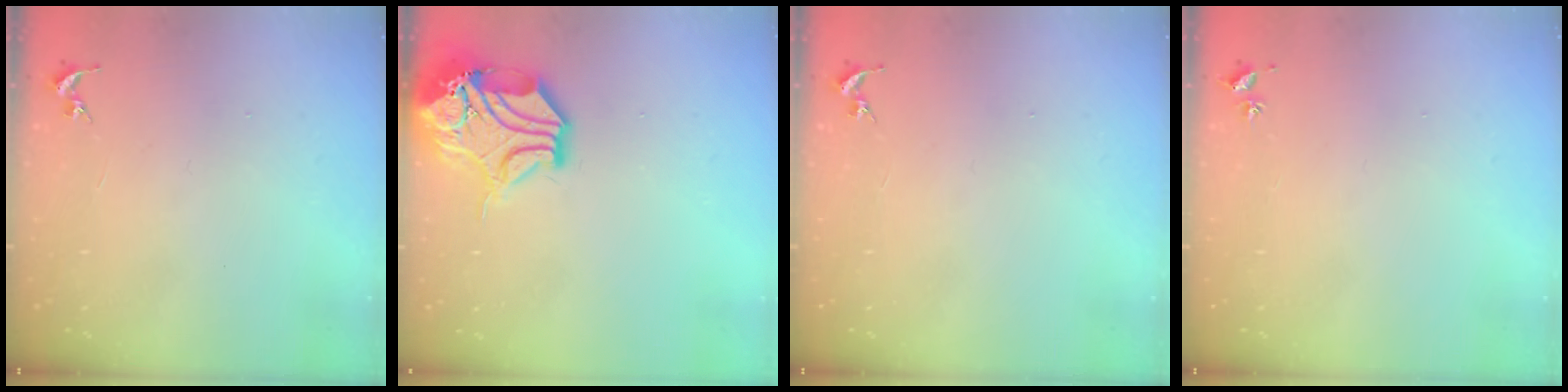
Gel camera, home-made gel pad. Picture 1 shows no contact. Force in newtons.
{"total": 15.9, "press": 15.7, "slide": 2.2}
{"total": 0.0}
{"total": 2.0, "press": 2.0, "slide": 0.3}